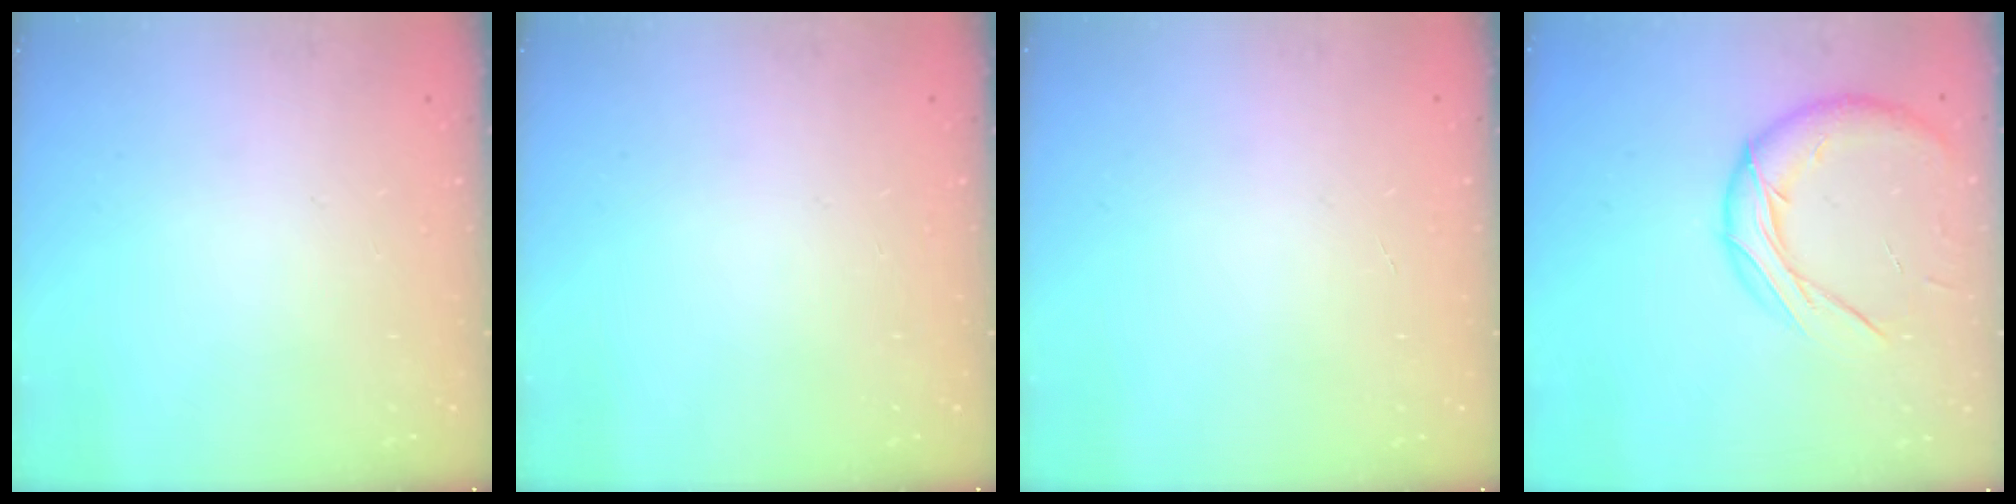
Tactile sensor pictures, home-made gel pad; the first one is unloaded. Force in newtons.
{"total": 0.0}
{"total": 0.0}
{"total": 13.3, "press": 13.1, "slide": 1.9}